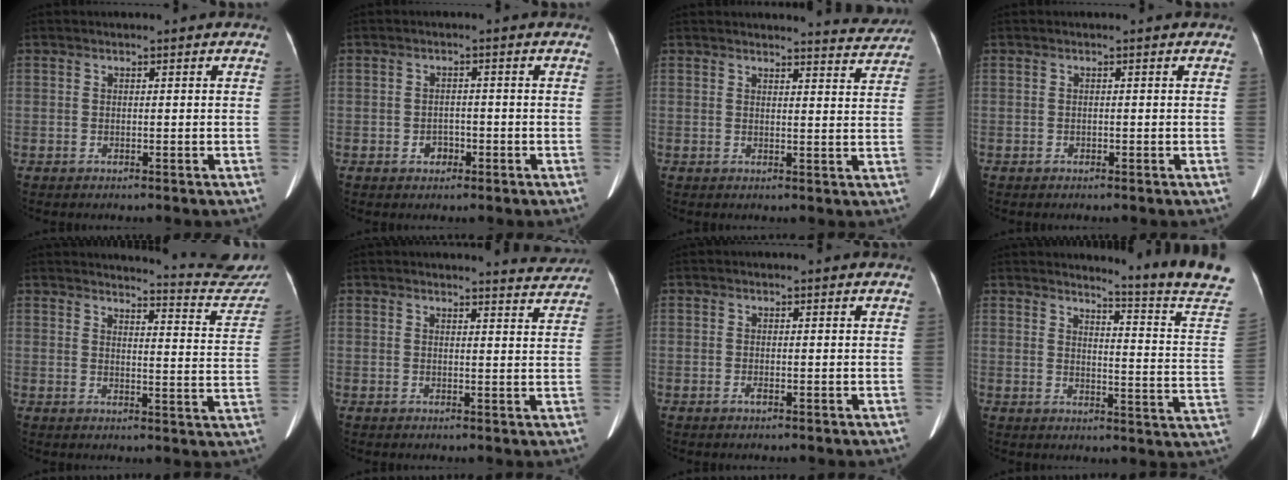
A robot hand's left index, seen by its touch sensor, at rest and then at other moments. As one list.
[{"total": 2.0, "force": [-1.0, 1.6, 0.9], "torque": [-0.012, 0.006, -0.011]}, {"total": 5.7, "force": [5.7, 0.2, 0.1], "torque": [-0.002, -0.023, 0.052]}, {"total": 0.0}, {"total": 14.6, "force": [14.5, 0.1, 1.5], "torque": [-0.004, -0.101, 0.139]}, {"total": 4.8, "force": [4.8, 0.1, 0.1], "torque": [-0.005, -0.020, 0.041]}, {"total": 0.5, "force": [-0.1, 0.1, 0.5], "torque": [-0.011, 0.000, -0.003]}, {"total": 14.2, "force": [13.2, -3.3, 4.1], "torque": [-0.063, -0.119, 0.148]}]